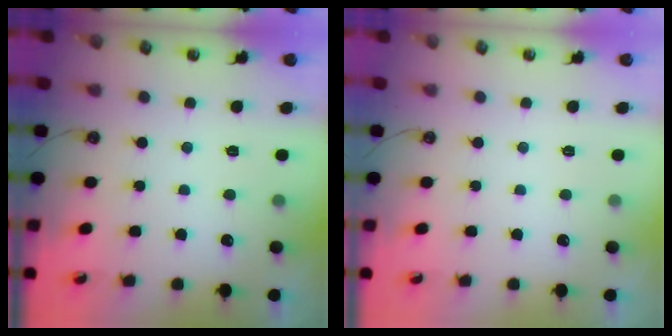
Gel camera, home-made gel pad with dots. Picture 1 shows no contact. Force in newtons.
{"total": 0.0}